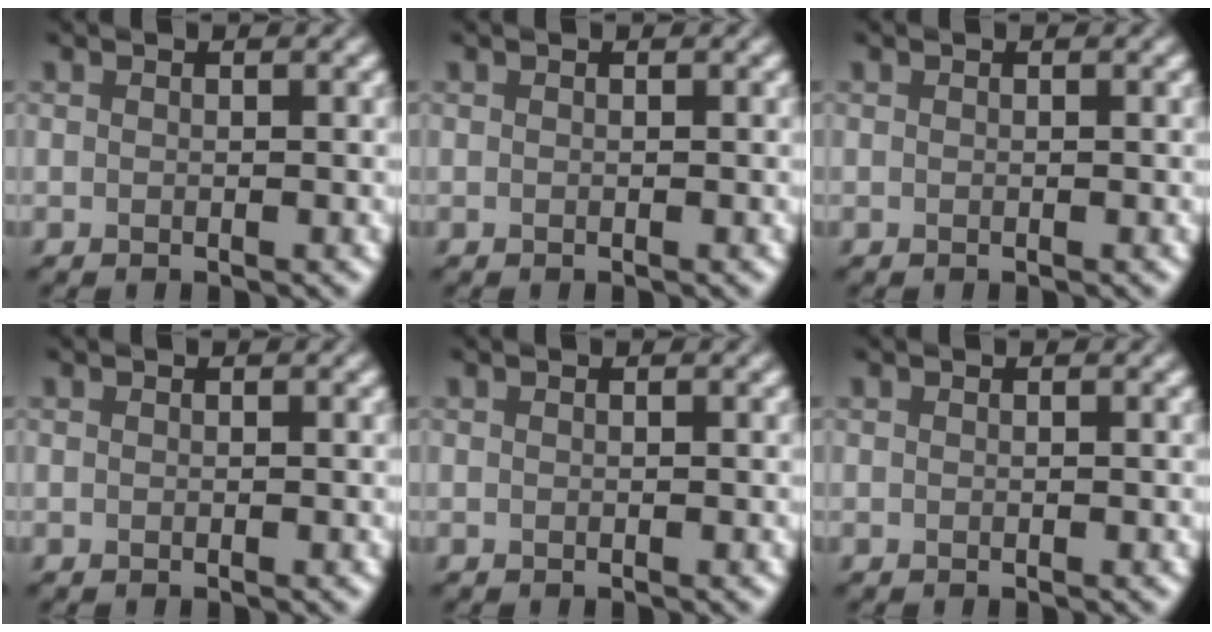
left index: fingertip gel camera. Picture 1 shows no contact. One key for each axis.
{"total": 0.0}
{"total": 0.0}
{"total": 0.0}
{"total": 0.0}
{"total": 0.0}